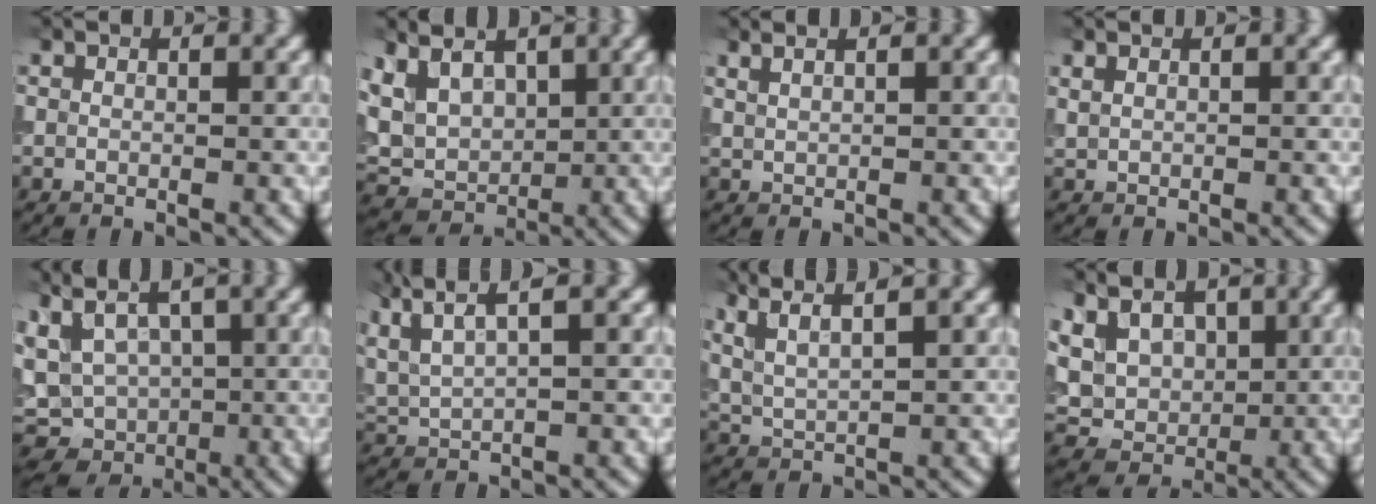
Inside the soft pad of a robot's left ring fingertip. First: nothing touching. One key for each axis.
{"total": 5.8, "fx": 2.8, "fy": 3.9, "fz": 3.2, "tx": -0.076, "ty": 0.003, "tz": 0.045}
{"total": 2.2, "fx": 1.6, "fy": 0.9, "fz": 1.2, "tx": -0.010, "ty": 0.006, "tz": 0.010}
{"total": 0.5, "fx": 0.4, "fy": 0.2, "fz": 0.2, "tx": -0.007, "ty": 0.002, "tz": 0.012}
{"total": 8.2, "fx": 0.8, "fy": 5.5, "fz": 6.0, "tx": -0.096, "ty": 0.000, "tz": 0.023}
{"total": 5.1, "fx": 3.6, "fy": 1.1, "fz": 3.4, "tx": -0.082, "ty": 0.014, "tz": 0.066}
{"total": 5.0, "fx": 3.4, "fy": 1.4, "fz": 3.4, "tx": -0.064, "ty": 0.027, "tz": 0.045}
{"total": 8.5, "fx": 2.9, "fy": 6.5, "fz": 4.5, "tx": -0.078, "ty": 0.015, "tz": 0.032}